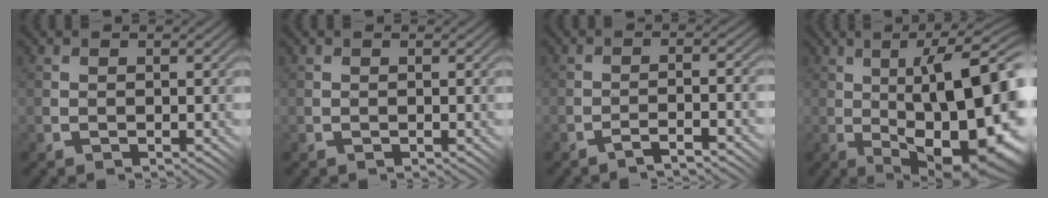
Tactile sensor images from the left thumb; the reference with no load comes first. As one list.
[{"total": 0.0}, {"total": 3.0, "force": [-2.1, -0.3, 2.0], "torque": [-0.038, 0.012, -0.041]}, {"total": 18.0, "force": [-0.2, 5.9, 17.0], "torque": [-0.213, 0.024, -0.004]}]